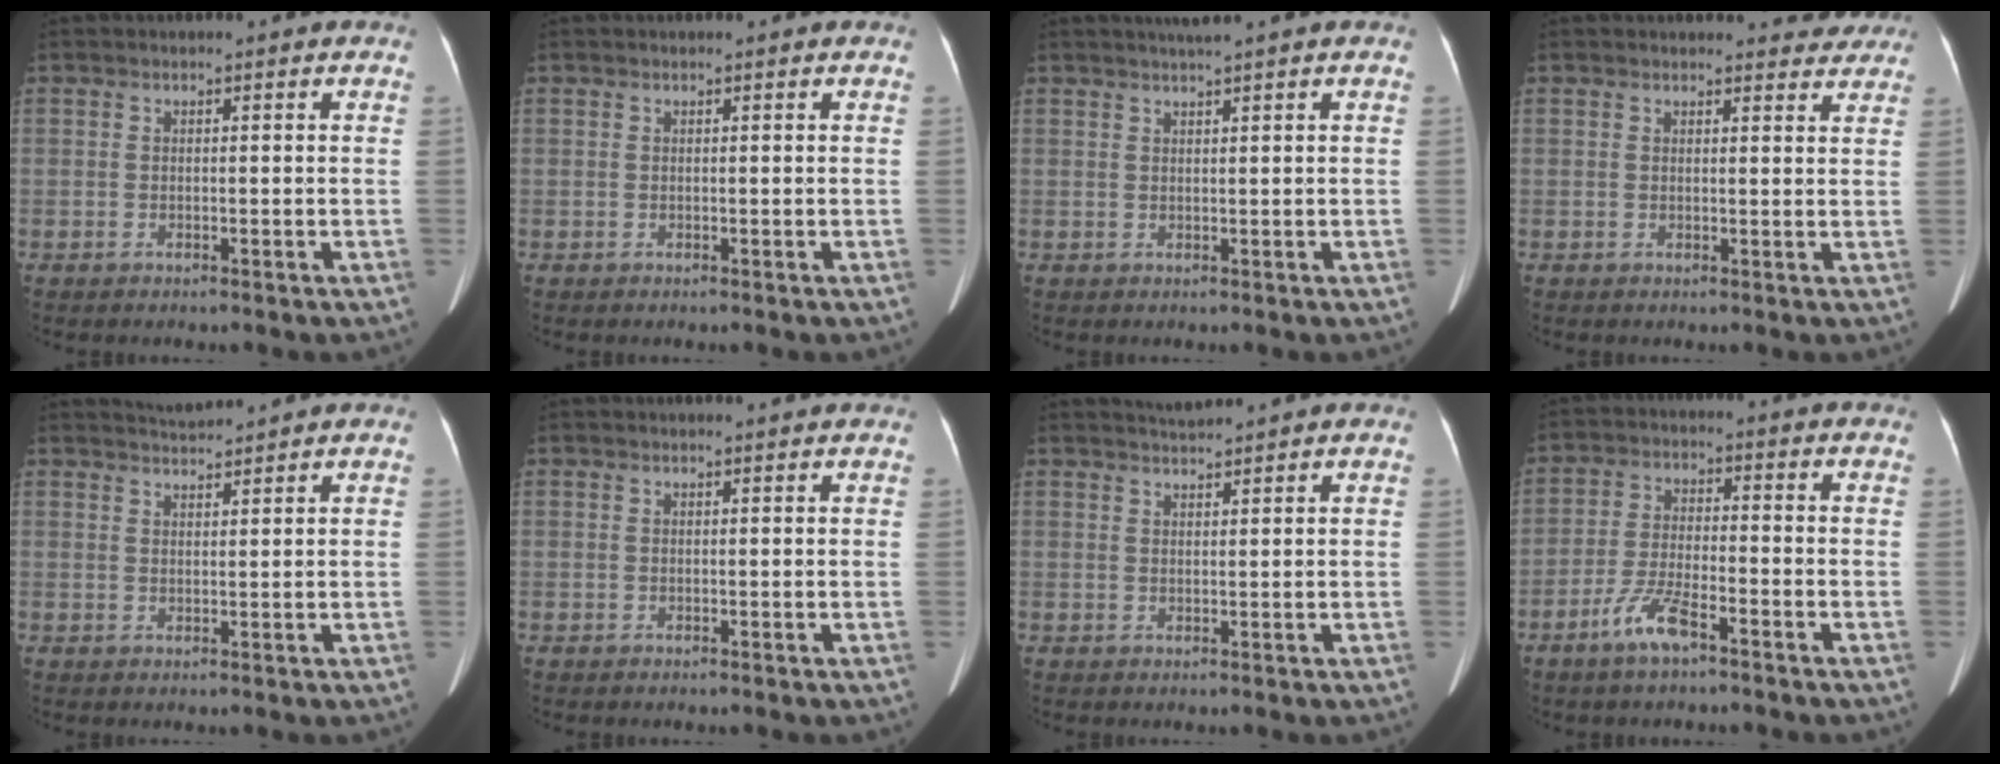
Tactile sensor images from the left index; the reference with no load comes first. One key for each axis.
{"total": 0.0}
{"total": 2.1, "fx": 1.8, "fy": -0.6, "fz": 1.0, "tx": -0.013, "ty": 0.008, "tz": 0.033}
{"total": 6.0, "fx": 5.7, "fy": 1.7, "fz": 0.9, "tx": 0.008, "ty": -0.007, "tz": 0.044}
{"total": 2.6, "fx": 2.5, "fy": -0.7, "fz": -0.1, "tx": 0.000, "ty": 0.008, "tz": 0.052}
{"total": 1.8, "fx": 1.8, "fy": -0.1, "fz": 0.4, "tx": -0.008, "ty": 0.008, "tz": 0.023}
{"total": 2.0, "fx": 1.9, "fy": -0.7, "fz": 0.0, "tx": -0.003, "ty": 0.005, "tz": 0.043}
{"total": 6.1, "fx": -4.0, "fy": 1.1, "fz": 4.4, "tx": -0.098, "ty": -0.003, "tz": -0.077}